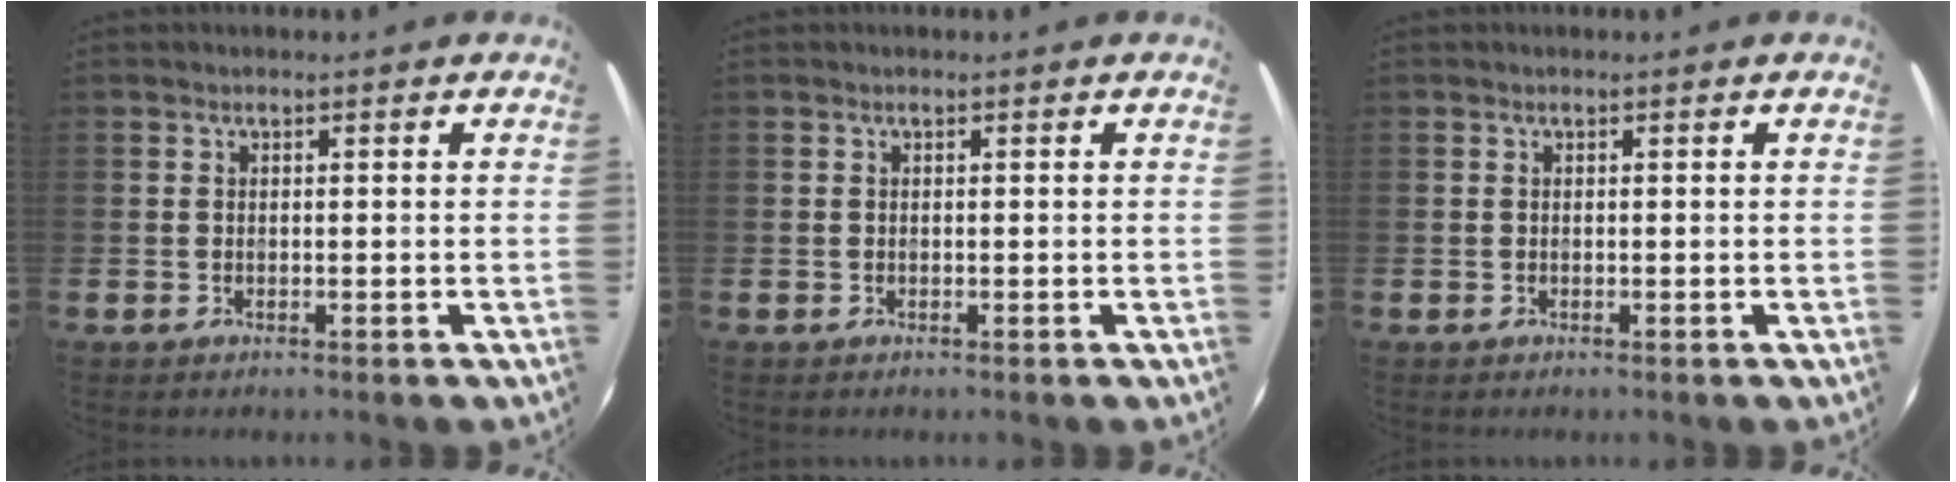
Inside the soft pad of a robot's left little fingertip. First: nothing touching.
{"total": 0.0}
{"total": 0.0}